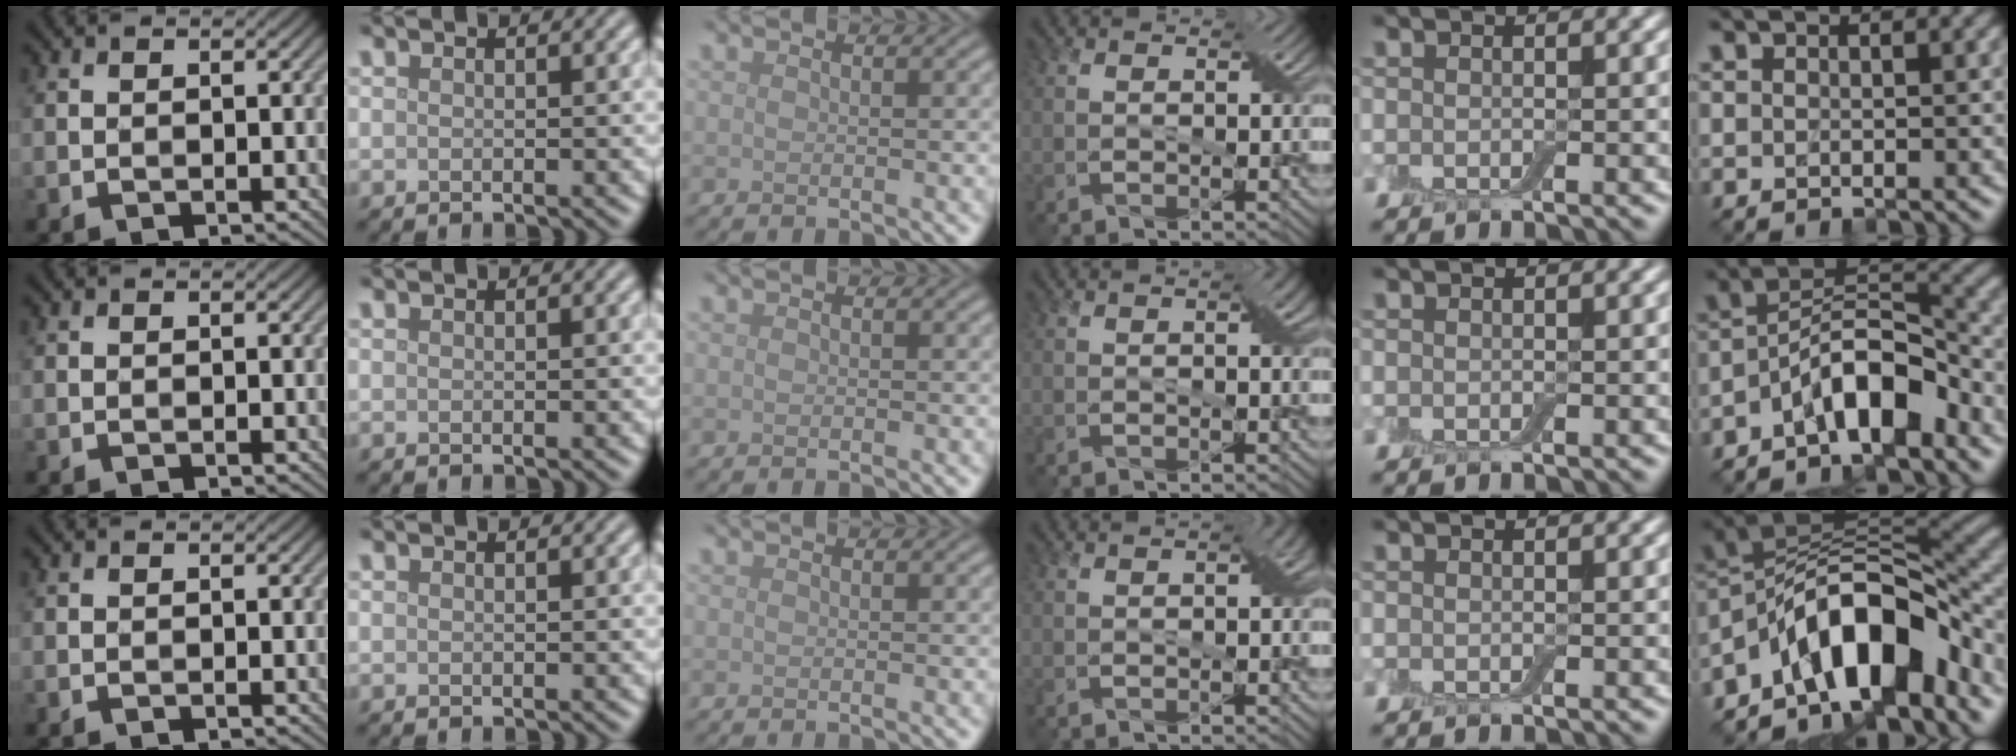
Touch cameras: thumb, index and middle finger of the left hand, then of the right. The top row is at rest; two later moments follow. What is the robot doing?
{"motion": "pour", "object": "bottle"}